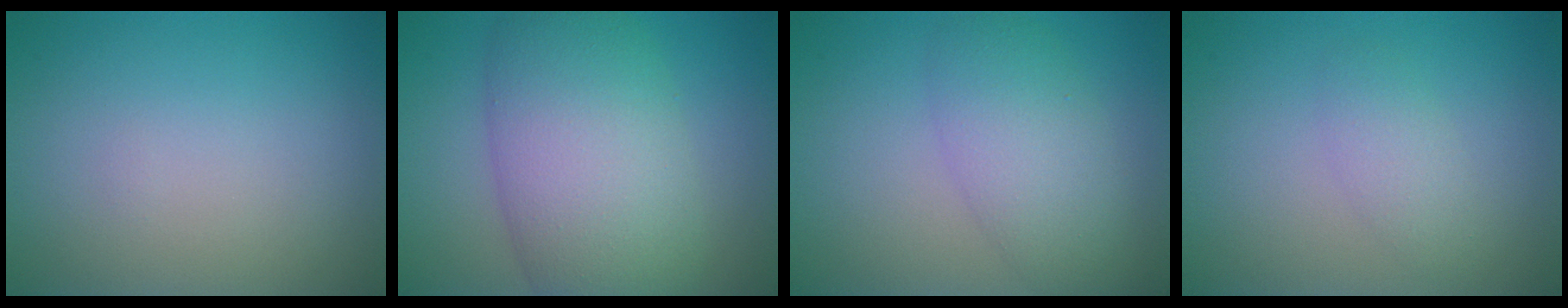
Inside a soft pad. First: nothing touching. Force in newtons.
{"total": 10.2, "press": 10.2, "slide": 0.4}
{"total": 4.5, "press": 4.5, "slide": 0.1}
{"total": 1.7, "press": 1.7, "slide": 0.1}